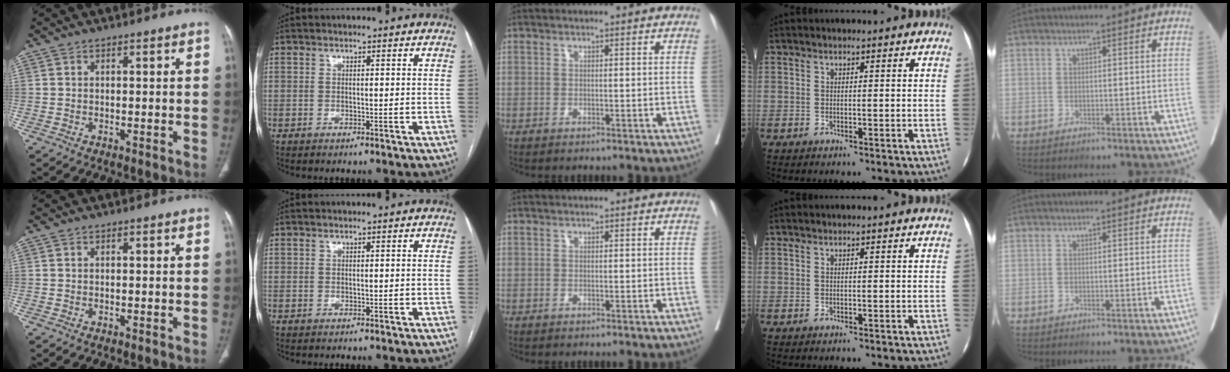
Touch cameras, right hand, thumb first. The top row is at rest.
{}